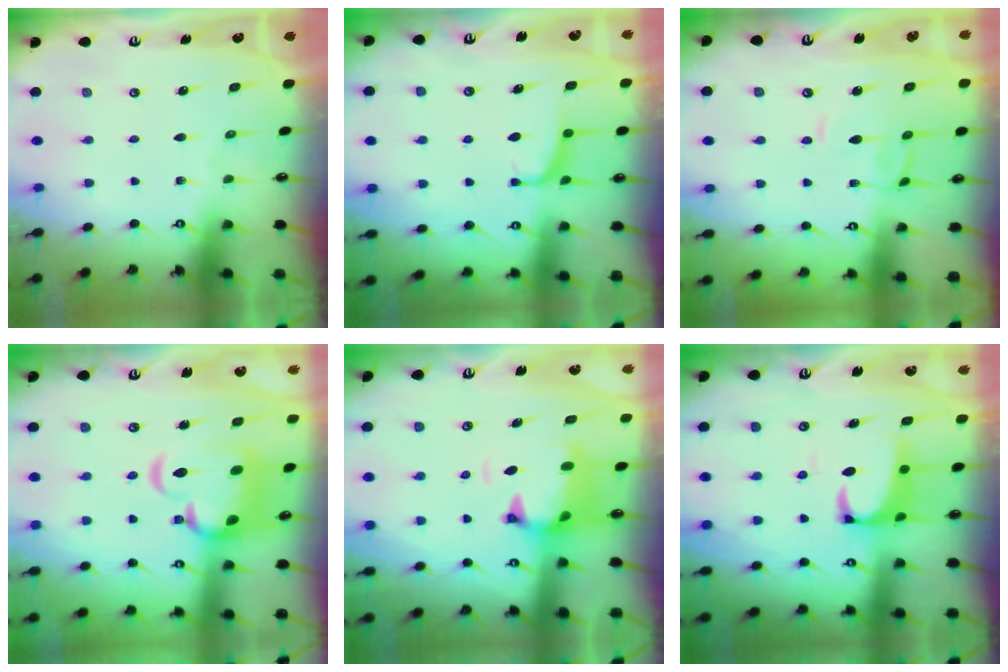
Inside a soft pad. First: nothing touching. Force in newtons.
{"total": 1.6, "press": 1.5, "slide": 0.5}
{"total": 0.9, "press": 0.8, "slide": 0.4}
{"total": 8.7, "press": 8.6, "slide": 1.5}
{"total": 1.2, "press": 0.3, "slide": 1.2}
{"total": 2.3, "press": 2.1, "slide": 0.9}